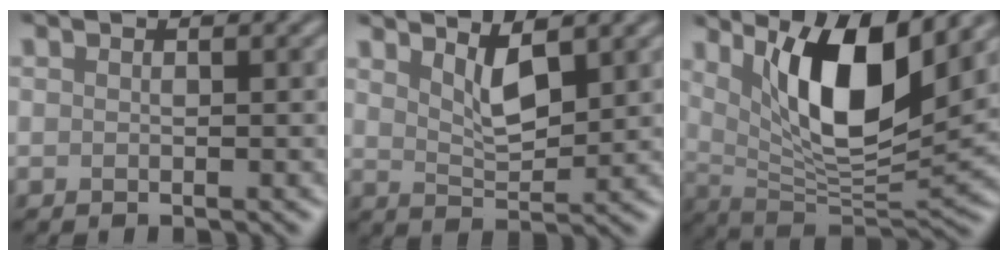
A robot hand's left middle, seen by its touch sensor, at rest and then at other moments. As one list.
[{"total": 3.3, "force": [2.1, 0.9, 2.4], "torque": [-0.046, -0.009, 0.039]}, {"total": 10.1, "force": [4.4, 3.1, 8.5], "torque": [-0.135, -0.021, 0.083]}]